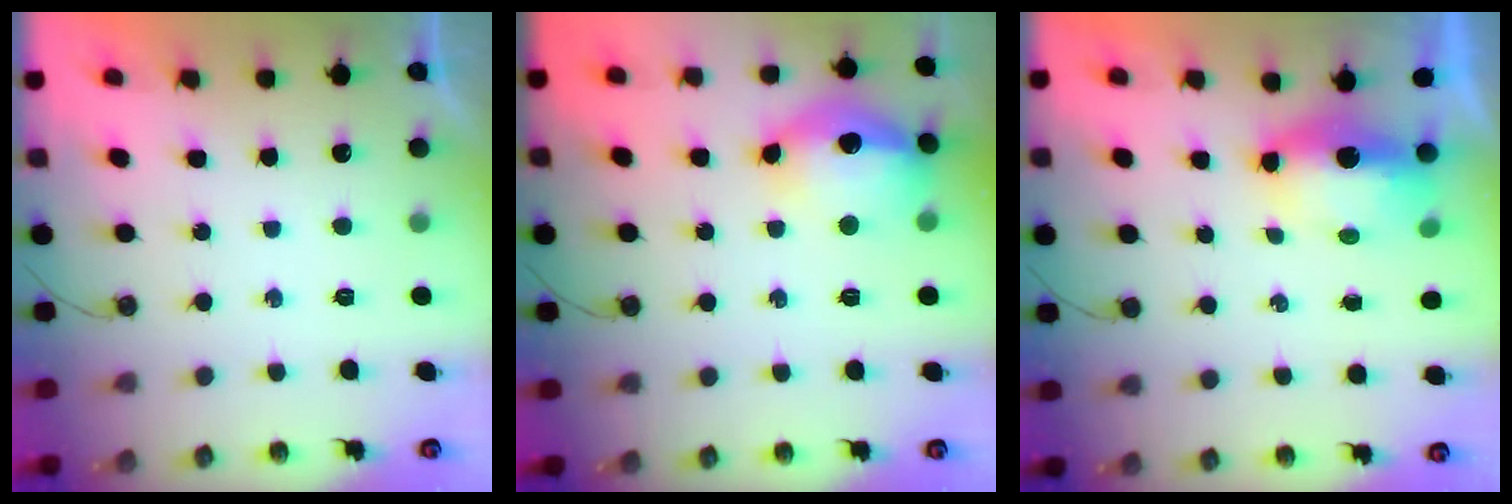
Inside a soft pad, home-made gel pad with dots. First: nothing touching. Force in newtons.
{"total": 16.7, "press": 16.3, "slide": 3.5}
{"total": 12.7, "press": 8.4, "slide": 9.5}